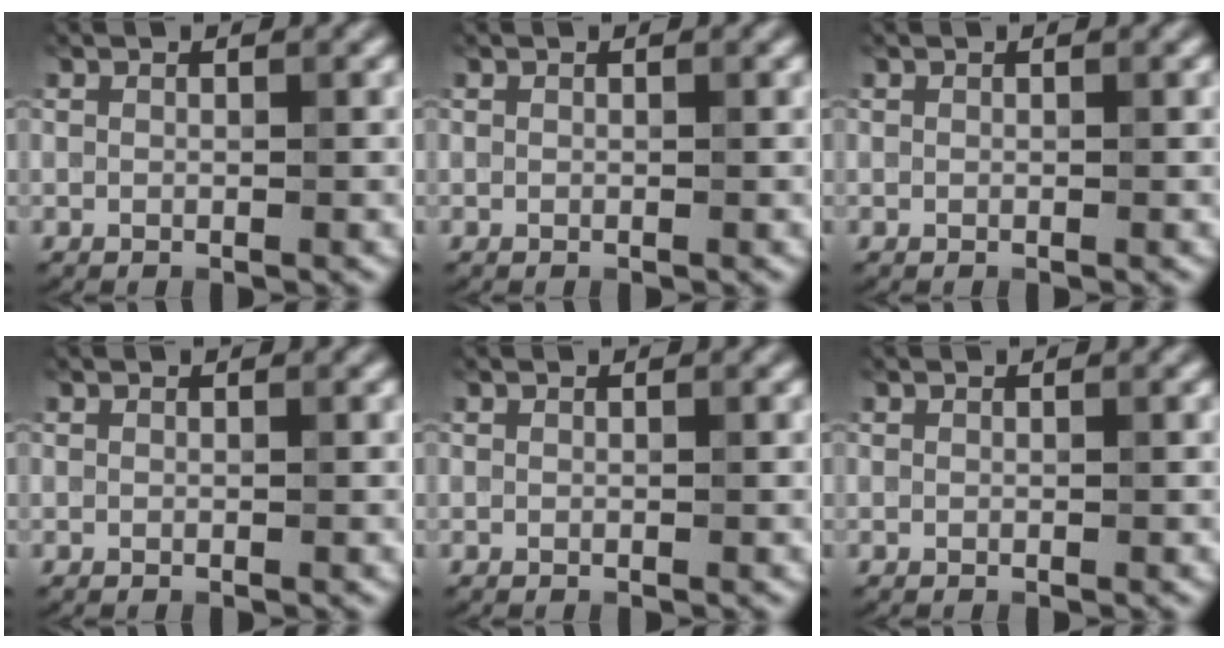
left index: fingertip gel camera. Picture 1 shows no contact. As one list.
[{"total": 0.0}, {"total": 0.0}, {"total": 0.0}, {"total": 0.0}, {"total": 0.0}]